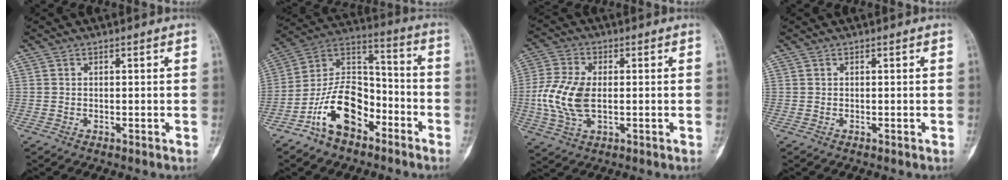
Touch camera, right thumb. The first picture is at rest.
{"total": 15.1, "force": [-8.0, 8.9, 9.3], "torque": [-0.147, 0.080, -0.153]}
{"total": 11.0, "force": [-0.5, 6.3, 9.0], "torque": [-0.204, 0.004, -0.008]}
{"total": 0.0}